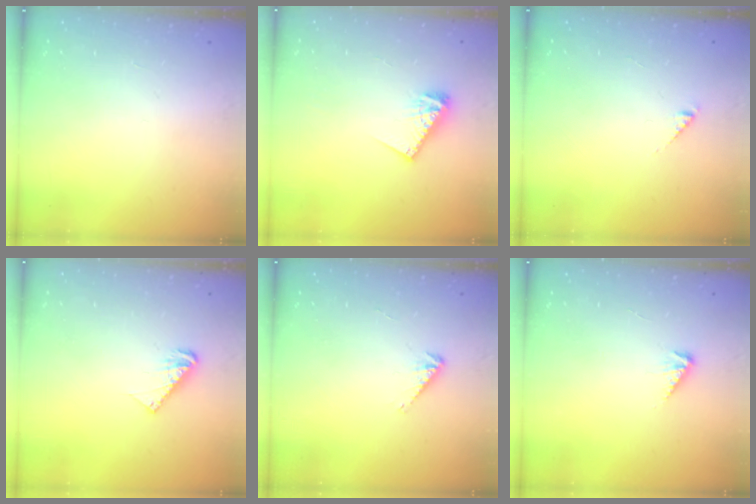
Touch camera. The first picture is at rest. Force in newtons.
{"total": 8.2, "press": 8.2, "slide": 0.7}
{"total": 2.7, "press": 2.6, "slide": 0.4}
{"total": 5.6, "press": 5.6, "slide": 0.4}
{"total": 2.2, "press": 2.1, "slide": 0.5}
{"total": 3.2, "press": 3.2, "slide": 0.3}